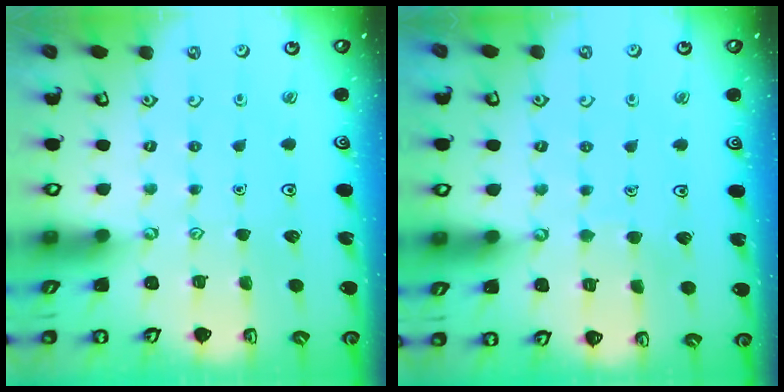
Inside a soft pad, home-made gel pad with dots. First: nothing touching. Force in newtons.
{"total": 2.4, "press": 2.4, "slide": 0.2}